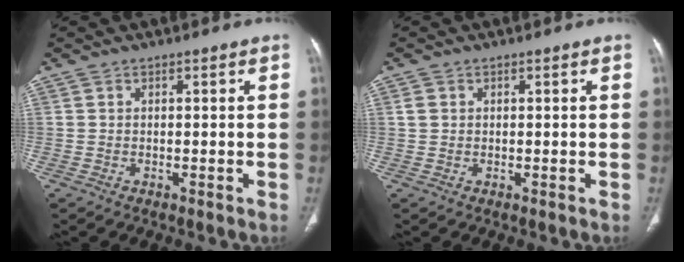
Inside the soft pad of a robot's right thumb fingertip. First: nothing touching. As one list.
[{"total": 1.2, "force": [0.3, 1.0, 0.6], "torque": [-0.010, 0.004, 0.007]}]